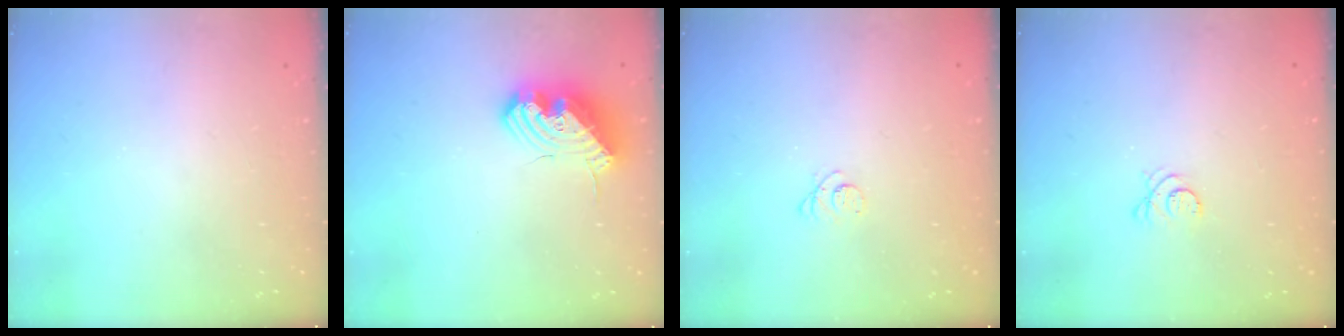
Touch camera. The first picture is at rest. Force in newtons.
{"total": 15.2, "press": 15.2, "slide": 0.3}
{"total": 2.3, "press": 2.3, "slide": 0.3}
{"total": 3.9, "press": 3.8, "slide": 0.6}